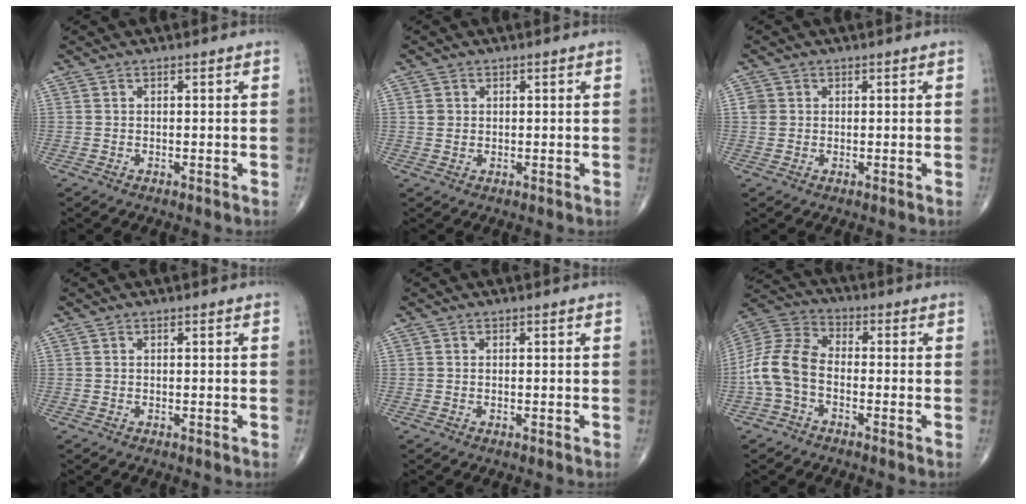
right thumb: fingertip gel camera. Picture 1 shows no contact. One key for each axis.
{"total": 1.8, "fx": 0.4, "fy": 1.6, "fz": 0.8, "tx": -0.009, "ty": -0.002, "tz": 0.011}
{"total": 1.5, "fx": 0.2, "fy": 1.5, "fz": 0.3, "tx": 0.004, "ty": 0.003, "tz": 0.001}
{"total": 0.0}
{"total": 0.0}
{"total": 10.4, "fx": -2.7, "fy": 6.7, "fz": 7.6, "tx": -0.157, "ty": 0.033, "tz": -0.065}